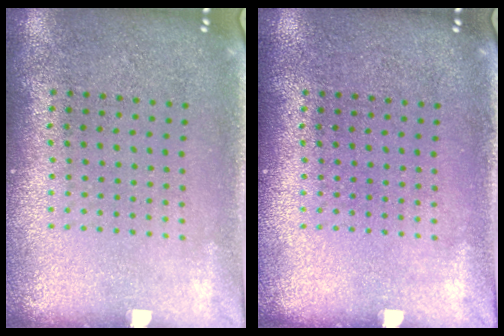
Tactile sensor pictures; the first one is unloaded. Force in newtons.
{"total": 0.0}